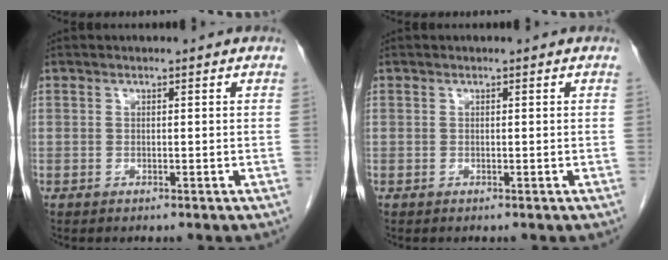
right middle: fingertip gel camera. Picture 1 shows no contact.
{"total": 0.0}